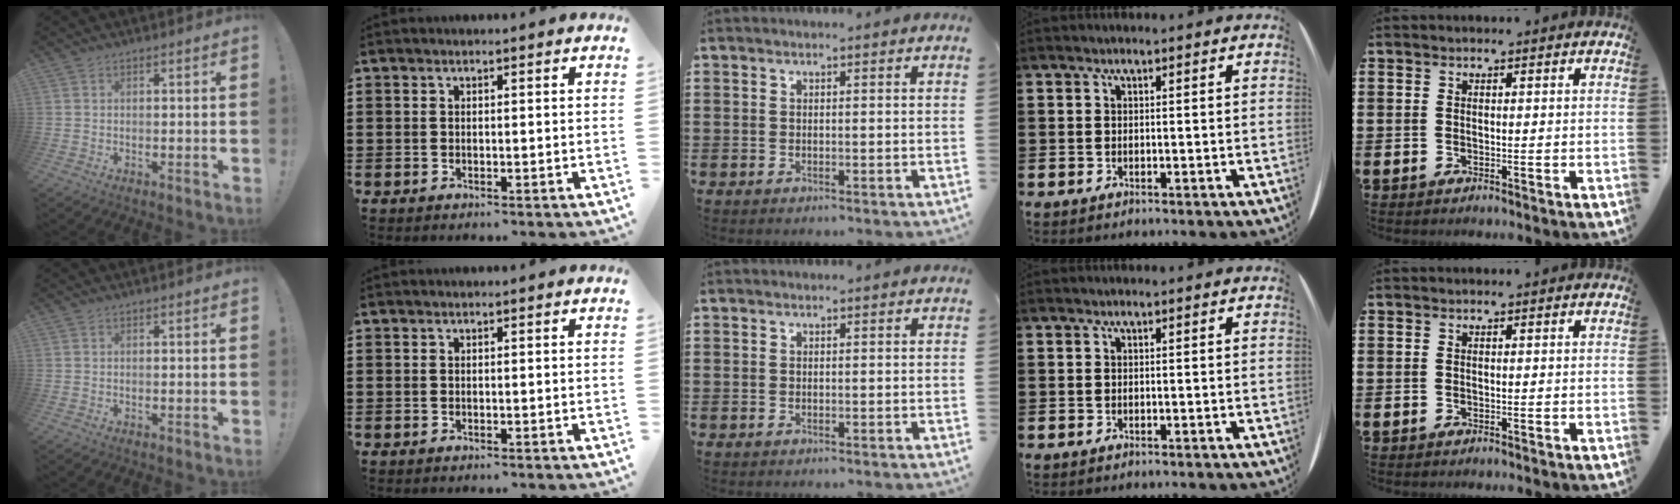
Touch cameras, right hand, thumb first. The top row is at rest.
{}